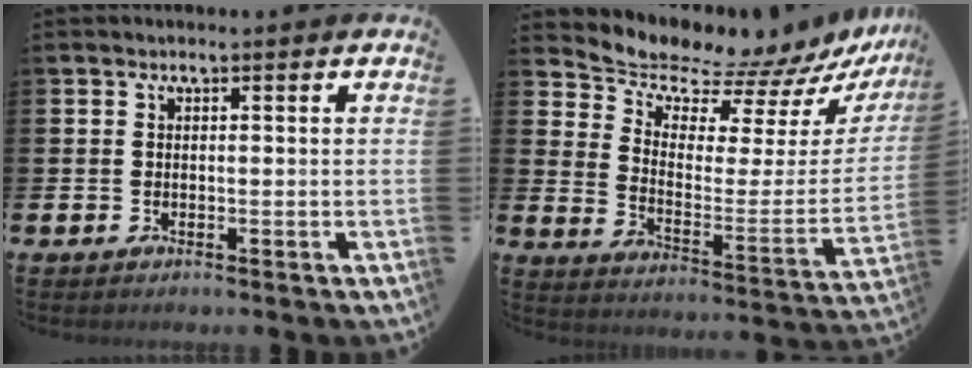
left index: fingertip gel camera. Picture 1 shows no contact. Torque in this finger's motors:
{"motor_torque": [-0.17, -0.23, 0.32, 0.01]}